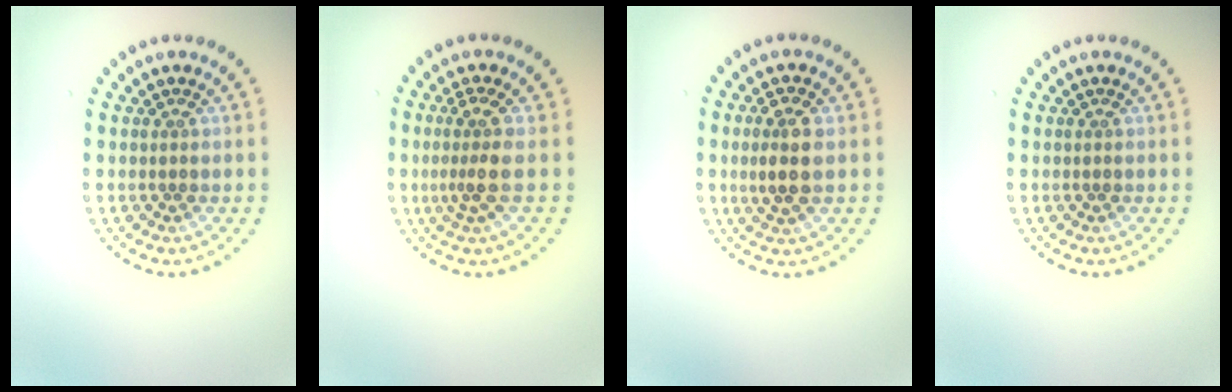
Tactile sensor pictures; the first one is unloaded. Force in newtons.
{"total": 2.4, "press": 1.8, "slide": 1.6}
{"total": 3.0, "press": 2.9, "slide": 0.8}
{"total": 0.0}